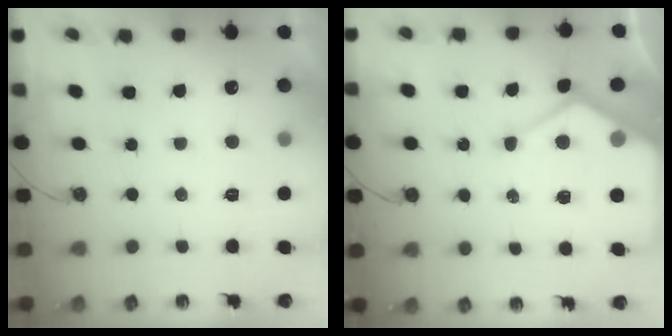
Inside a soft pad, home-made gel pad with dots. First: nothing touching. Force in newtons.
{"total": 9.5, "press": 9.5, "slide": 1.0}